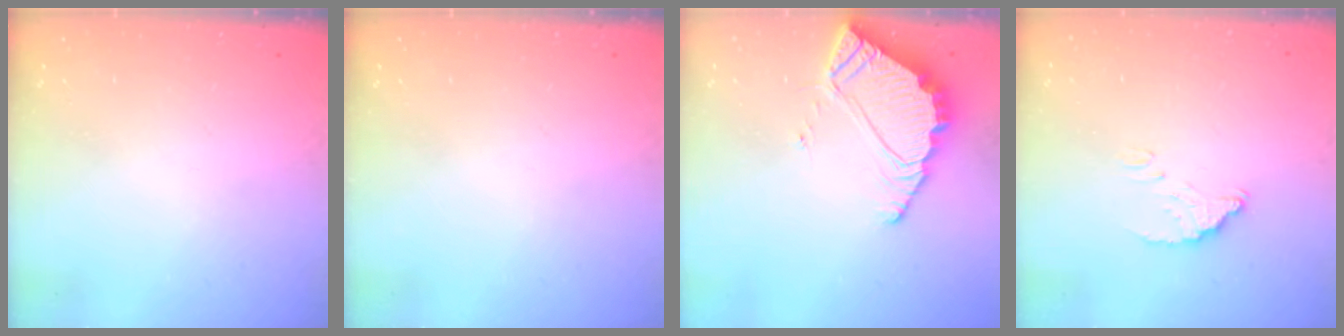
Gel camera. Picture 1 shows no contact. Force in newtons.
{"total": 0.0}
{"total": 7.1, "press": 7.1, "slide": 0.3}
{"total": 4.3, "press": 4.3, "slide": 0.1}